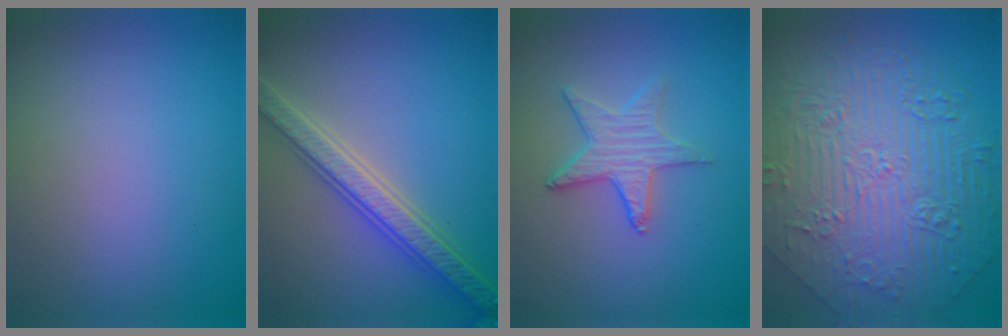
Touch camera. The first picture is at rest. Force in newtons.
{"total": 5.6, "press": 5.4, "slide": 1.1}
{"total": 3.2, "press": 3.0, "slide": 1.2}
{"total": 10.1, "press": 7.6, "slide": 6.6}